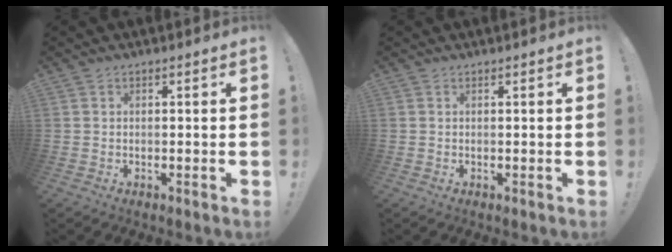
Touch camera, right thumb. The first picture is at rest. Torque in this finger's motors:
{"motor_torque": [-0.30, 0.17, -0.16, 0.10, 0.05]}